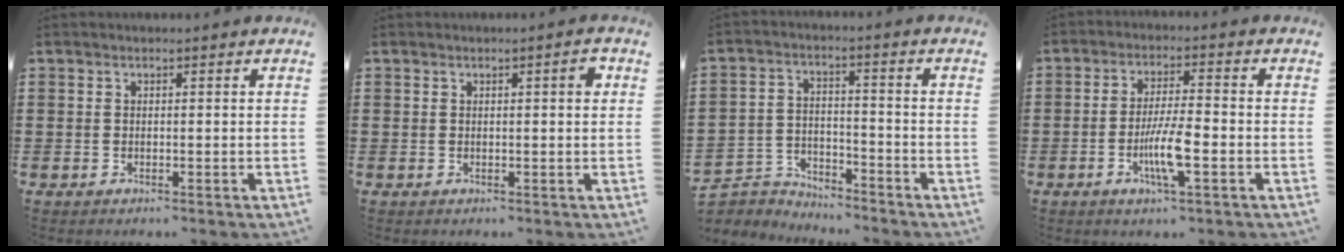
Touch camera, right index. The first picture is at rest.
{"total": 1.5, "force": [0.3, 0.1, 1.4], "torque": [-0.019, -0.002, 0.001]}
{"total": 5.0, "force": [-4.9, 0.9, -0.1], "torque": [-0.016, 0.002, -0.107]}
{"total": 7.1, "force": [-2.2, 1.2, 6.6], "torque": [-0.128, -0.010, -0.041]}